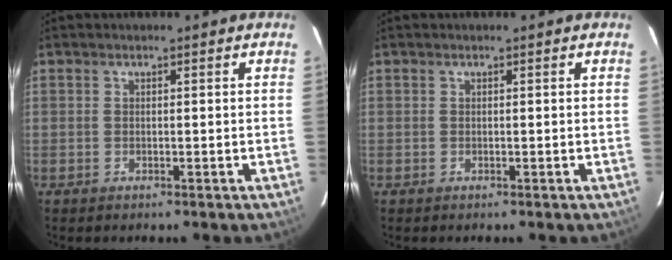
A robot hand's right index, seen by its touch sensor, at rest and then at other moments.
{"total": 0.0}